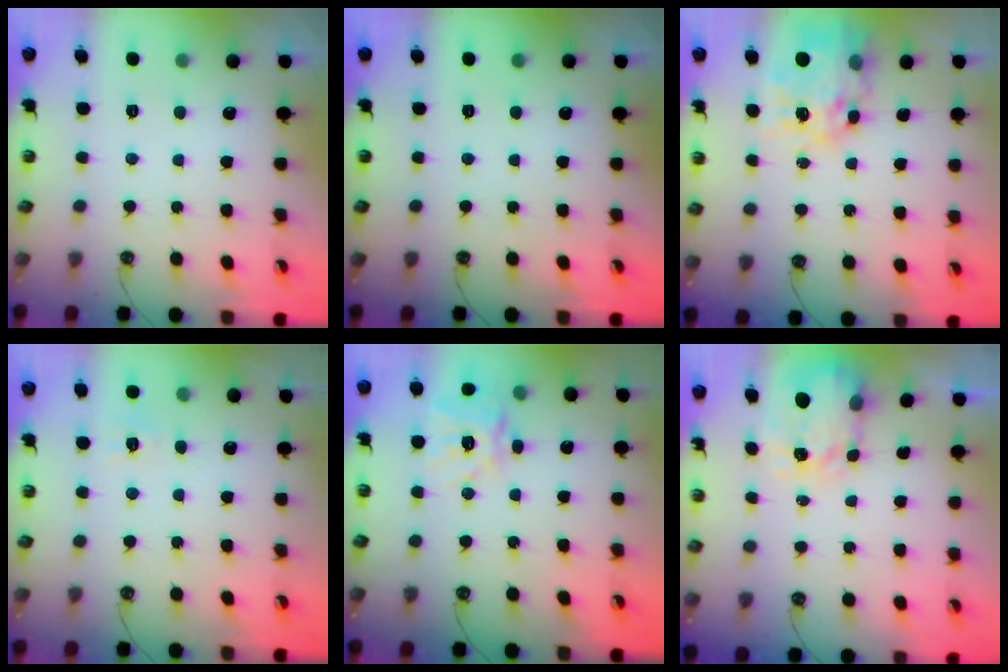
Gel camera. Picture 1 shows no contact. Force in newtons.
{"total": 0.0}
{"total": 14.7, "press": 14.6, "slide": 1.3}
{"total": 6.5, "press": 6.5, "slide": 0.5}
{"total": 15.2, "press": 15.0, "slide": 1.9}
{"total": 3.5, "press": 3.5, "slide": 0.4}